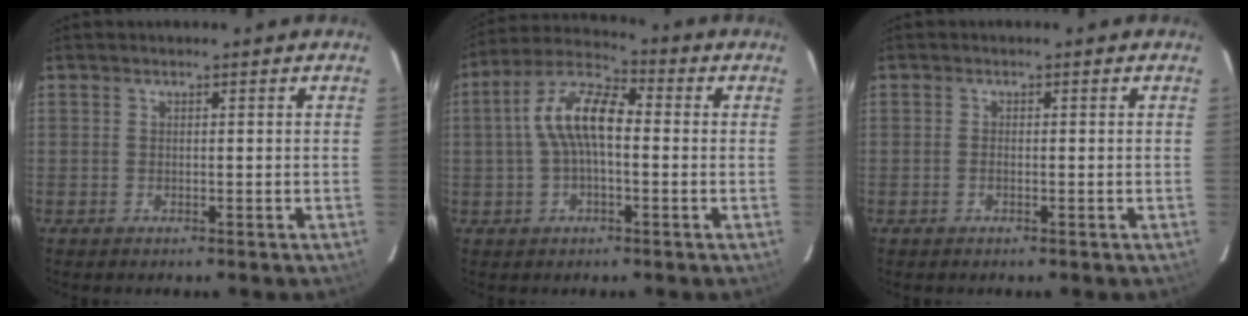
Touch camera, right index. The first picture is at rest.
{"total": 10.6, "force": [0.0, 4.5, 9.6], "torque": [-0.193, 0.026, -0.007]}
{"total": 0.9, "force": [-0.3, 0.4, 0.7], "torque": [-0.017, 0.001, -0.007]}